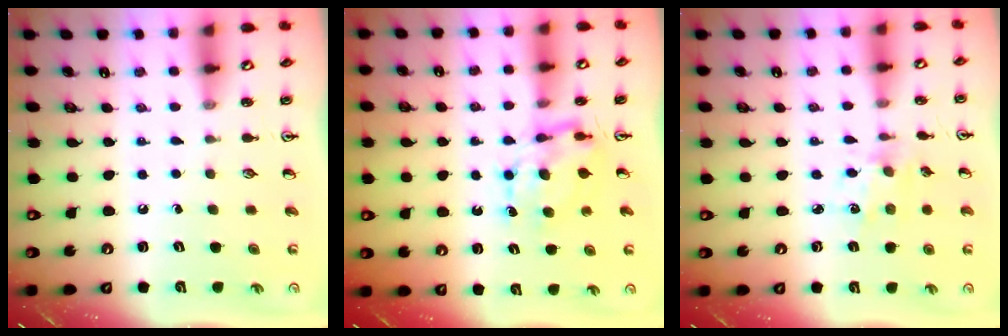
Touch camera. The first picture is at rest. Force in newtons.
{"total": 6.5, "press": 6.5, "slide": 0.7}
{"total": 2.9, "press": 2.8, "slide": 0.8}